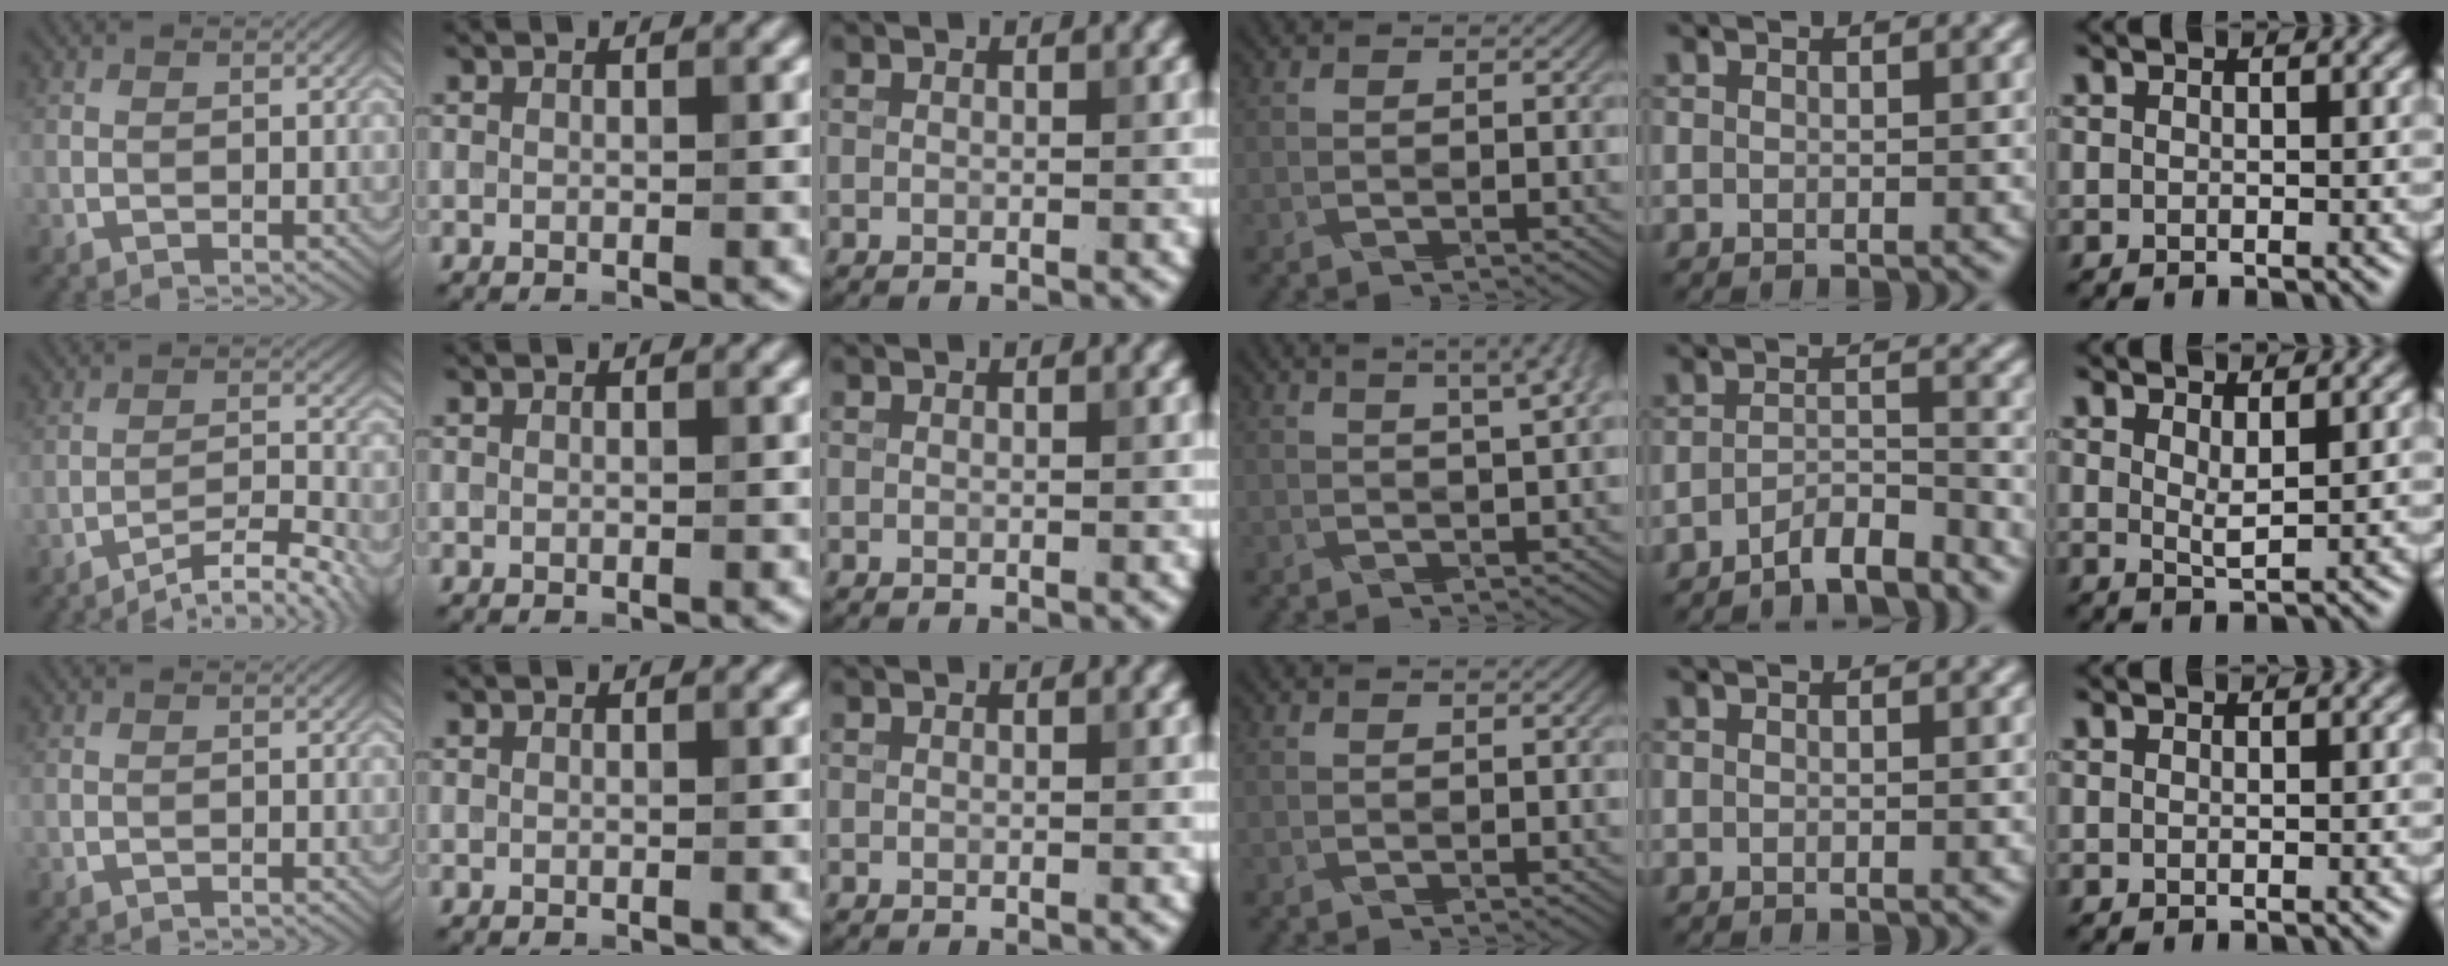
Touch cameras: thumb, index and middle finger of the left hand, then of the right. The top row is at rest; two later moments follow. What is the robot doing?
{"motion": "pour", "object": "sugar"}